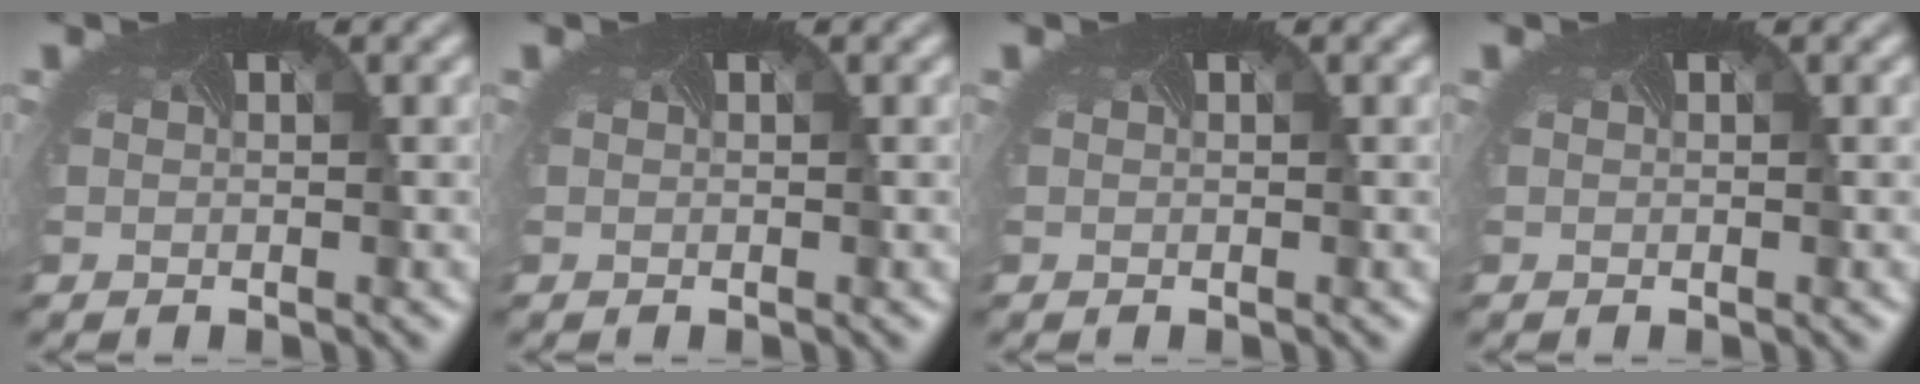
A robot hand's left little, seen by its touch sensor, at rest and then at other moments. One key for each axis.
{"total": 0.0}
{"total": 0.0}
{"total": 0.0}